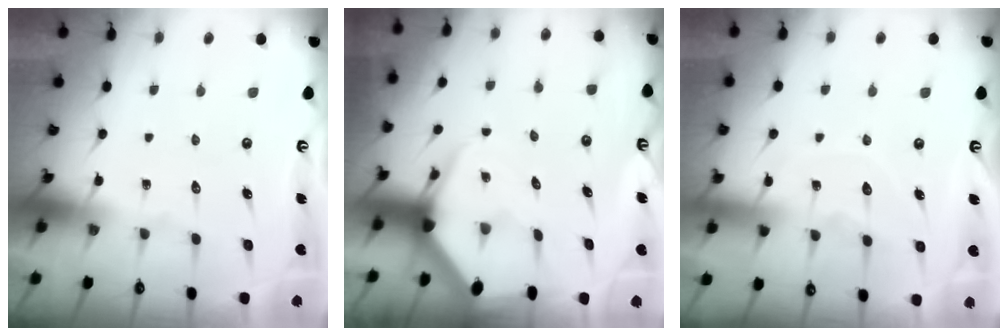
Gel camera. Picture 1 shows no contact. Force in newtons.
{"total": 5.3, "press": 5.3, "slide": 0.7}
{"total": 6.3, "press": 6.3, "slide": 0.6}